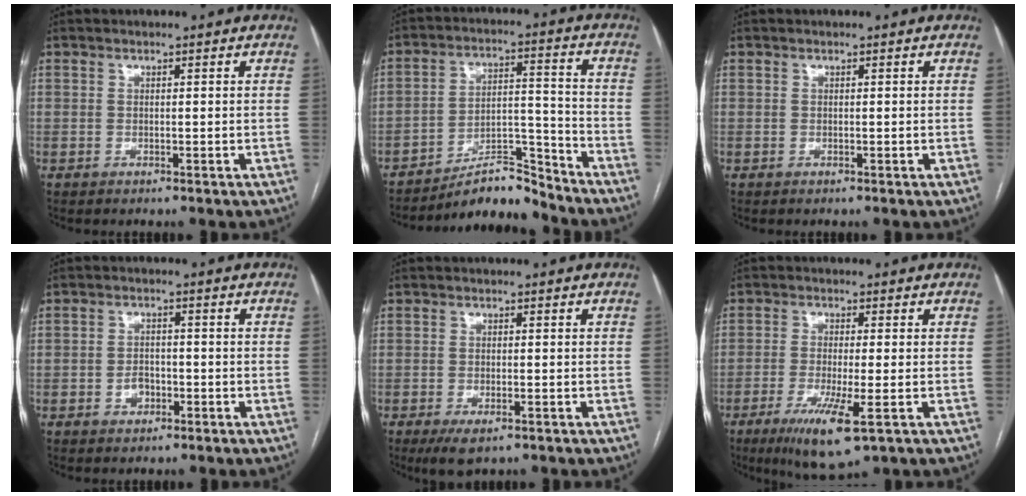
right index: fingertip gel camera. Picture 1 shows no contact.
{"total": 9.0, "force": [-8.6, 1.4, 2.2], "torque": [-0.031, 0.037, -0.144]}
{"total": 0.0}
{"total": 2.6, "force": [-1.1, 1.9, 1.4], "torque": [-0.017, 0.006, -0.016]}
{"total": 4.1, "force": [-2.3, 1.4, 3.0], "torque": [-0.055, -0.008, -0.033]}
{"total": 9.0, "force": [-4.2, 0.9, 7.9], "torque": [-0.146, -0.028, -0.066]}